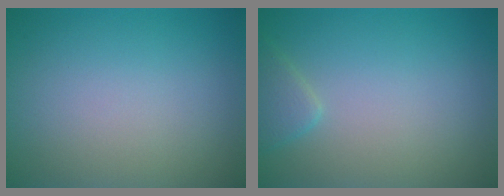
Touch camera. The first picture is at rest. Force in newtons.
{"total": 1.6, "press": 1.6, "slide": 0.1}